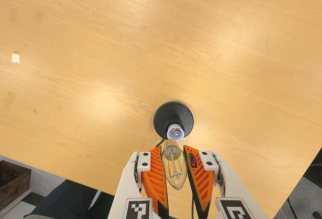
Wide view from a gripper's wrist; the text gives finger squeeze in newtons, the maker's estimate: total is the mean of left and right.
{"total": 18.7, "left": 20.2, "right": 17.1}